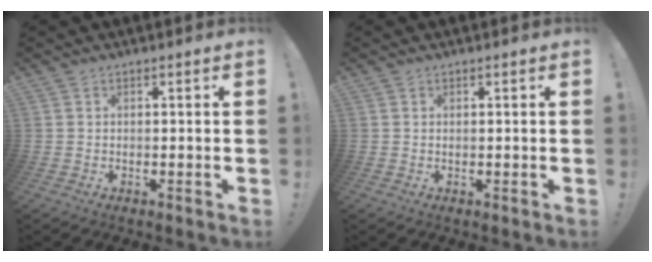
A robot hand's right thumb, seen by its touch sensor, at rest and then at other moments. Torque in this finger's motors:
{"motor_torque": [-0.36, -0.24, -0.16, 0.07, 0.00]}